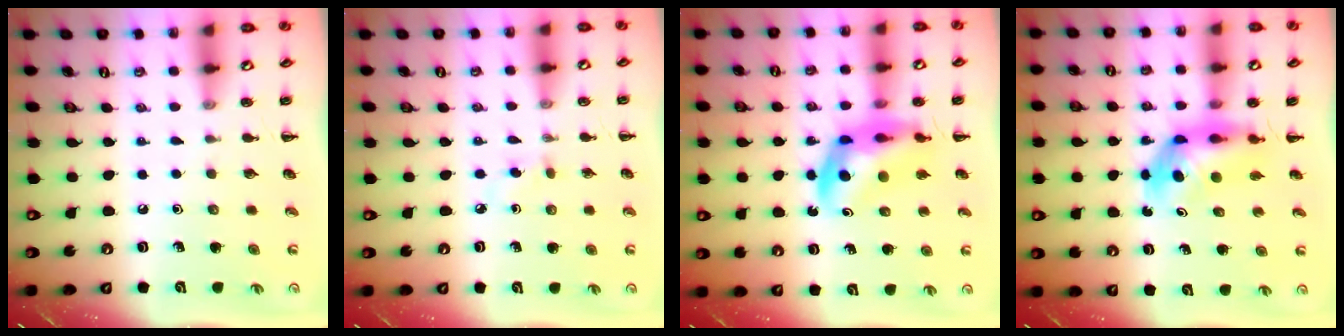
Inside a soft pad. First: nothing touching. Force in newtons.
{"total": 3.1, "press": 2.8, "slide": 1.2}
{"total": 12.4, "press": 11.9, "slide": 3.4}
{"total": 5.5, "press": 5.4, "slide": 1.0}